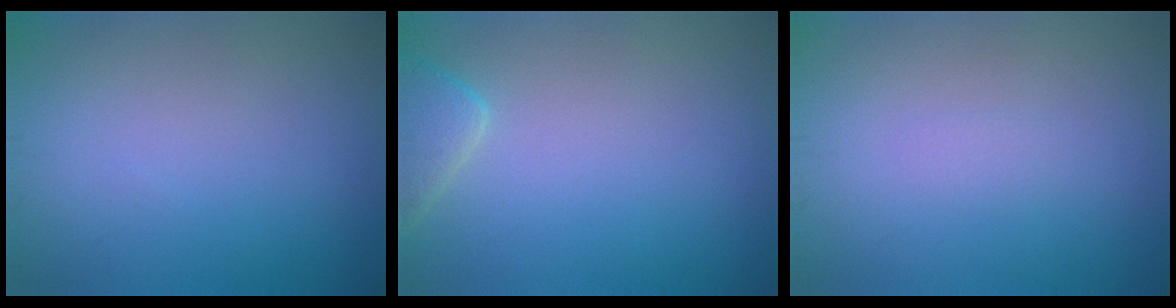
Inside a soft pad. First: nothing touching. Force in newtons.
{"total": 2.4, "press": 2.4, "slide": 0.3}
{"total": 0.7, "press": 0.7, "slide": 0.1}